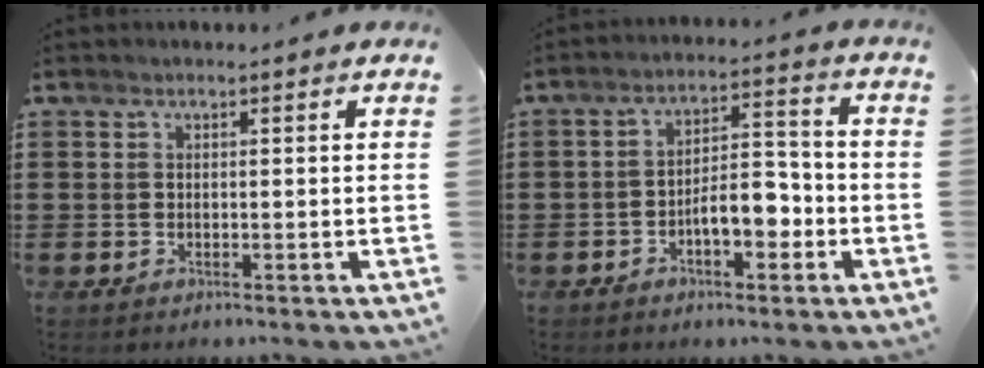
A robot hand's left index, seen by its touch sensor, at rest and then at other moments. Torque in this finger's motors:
{"motor_torque": [1.44, 0.70, 0.33, 0.10]}